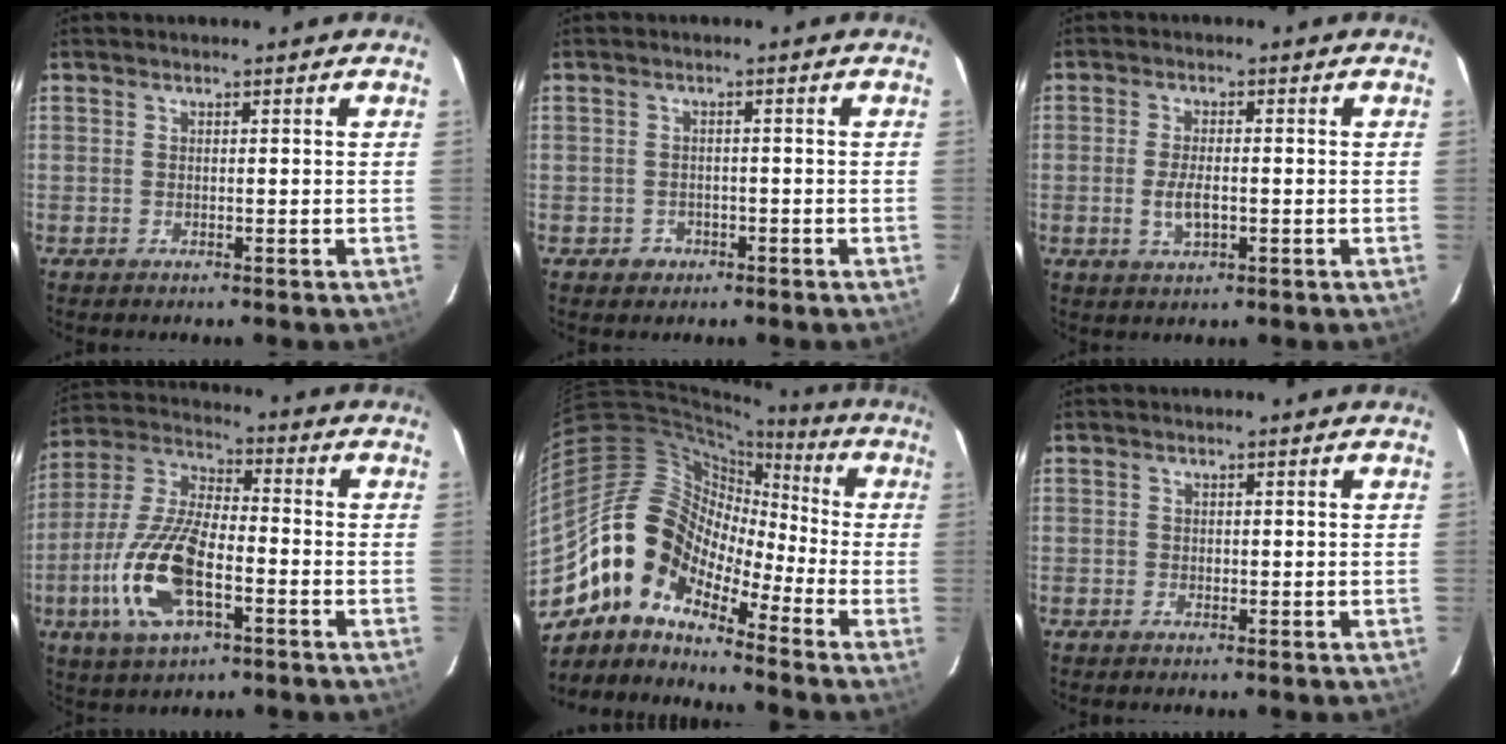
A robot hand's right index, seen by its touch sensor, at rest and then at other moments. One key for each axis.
{"total": 2.6, "fx": -1.2, "fy": 2.2, "fz": 0.3, "tx": -0.010, "ty": 0.005, "tz": -0.015}
{"total": 4.3, "fx": -1.0, "fy": 1.7, "fz": 3.8, "tx": -0.075, "ty": -0.006, "tz": -0.017}
{"total": 16.5, "fx": -5.6, "fy": 6.8, "fz": 13.9, "tx": -0.305, "ty": -0.007, "tz": -0.109}
{"total": 13.1, "fx": -8.6, "fy": 7.1, "fz": 6.9, "tx": -0.120, "ty": 0.019, "tz": -0.189}
{"total": 0.6, "fx": -0.1, "fy": 0.5, "fz": 0.1, "tx": 0.001, "ty": 0.000, "tz": -0.003}